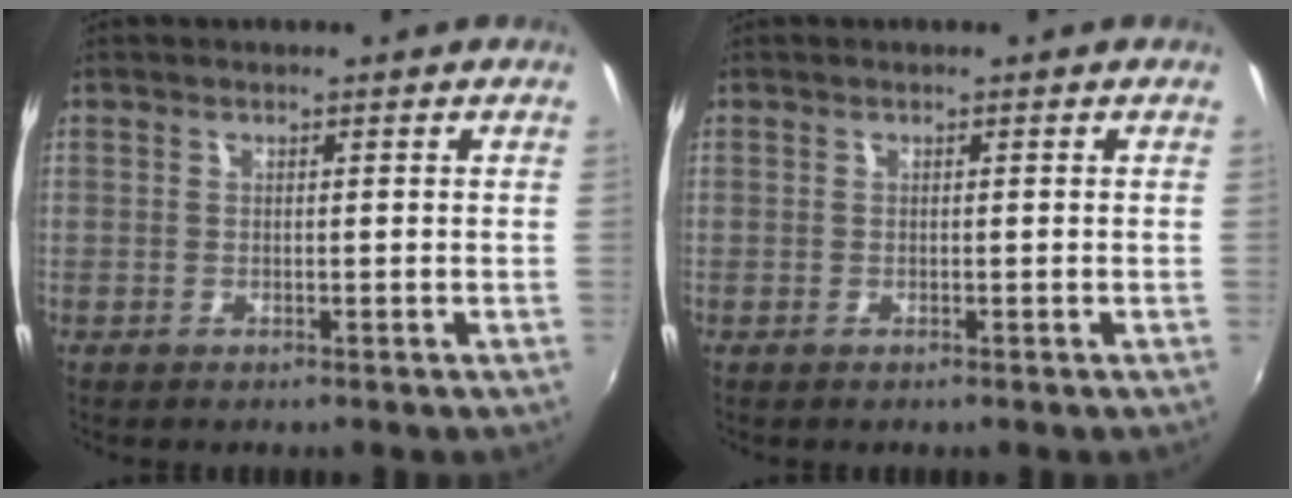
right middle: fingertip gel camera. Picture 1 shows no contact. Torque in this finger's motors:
{"motor_torque": [0.01, -0.05, -0.02, 0.00]}